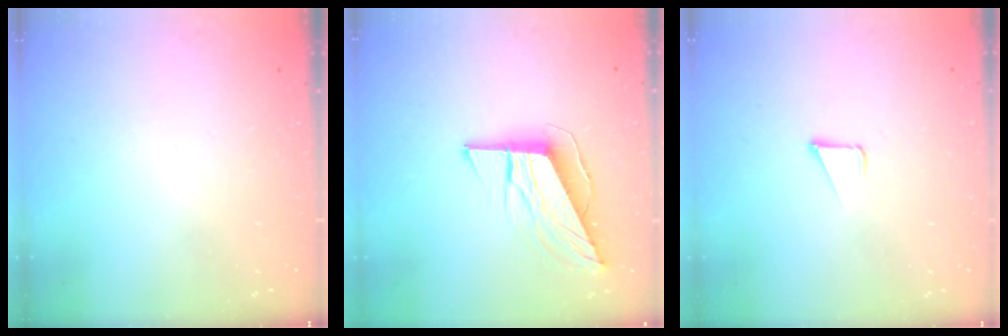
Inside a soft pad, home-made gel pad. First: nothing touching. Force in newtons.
{"total": 9.6, "press": 9.6, "slide": 0.5}
{"total": 1.7, "press": 1.7, "slide": 0.1}